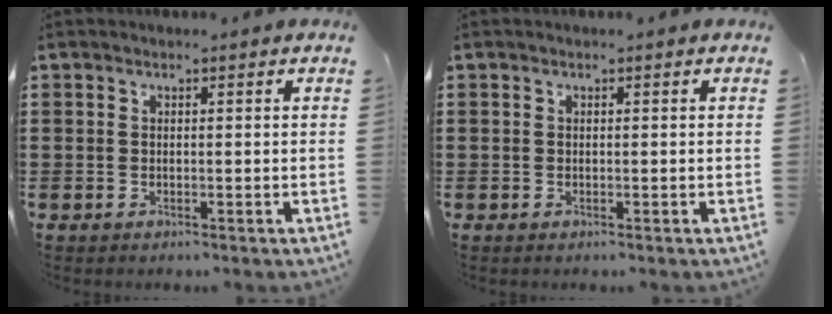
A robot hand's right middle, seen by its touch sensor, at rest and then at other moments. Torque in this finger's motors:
{"motor_torque": [-1.18, -0.95, 0.00, -0.01]}